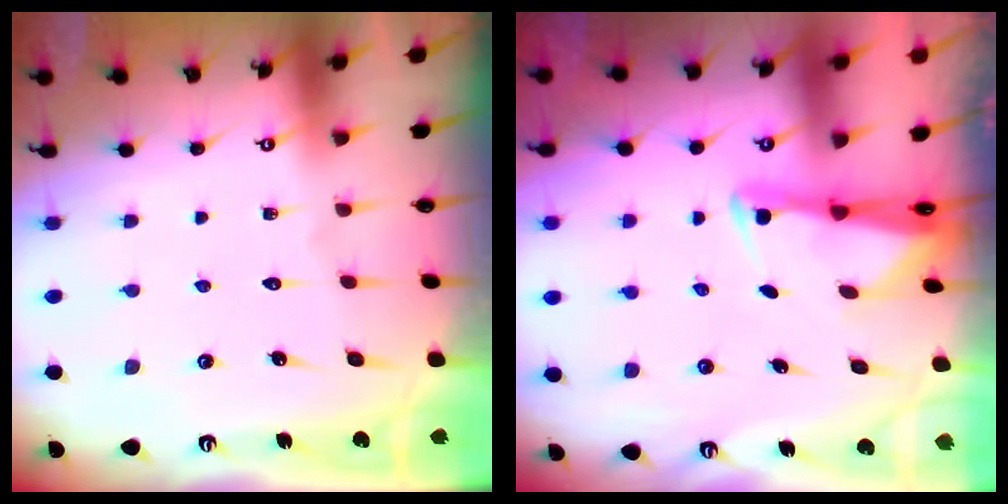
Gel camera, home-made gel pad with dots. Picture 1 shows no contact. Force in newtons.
{"total": 2.6, "press": 2.6, "slide": 0.5}